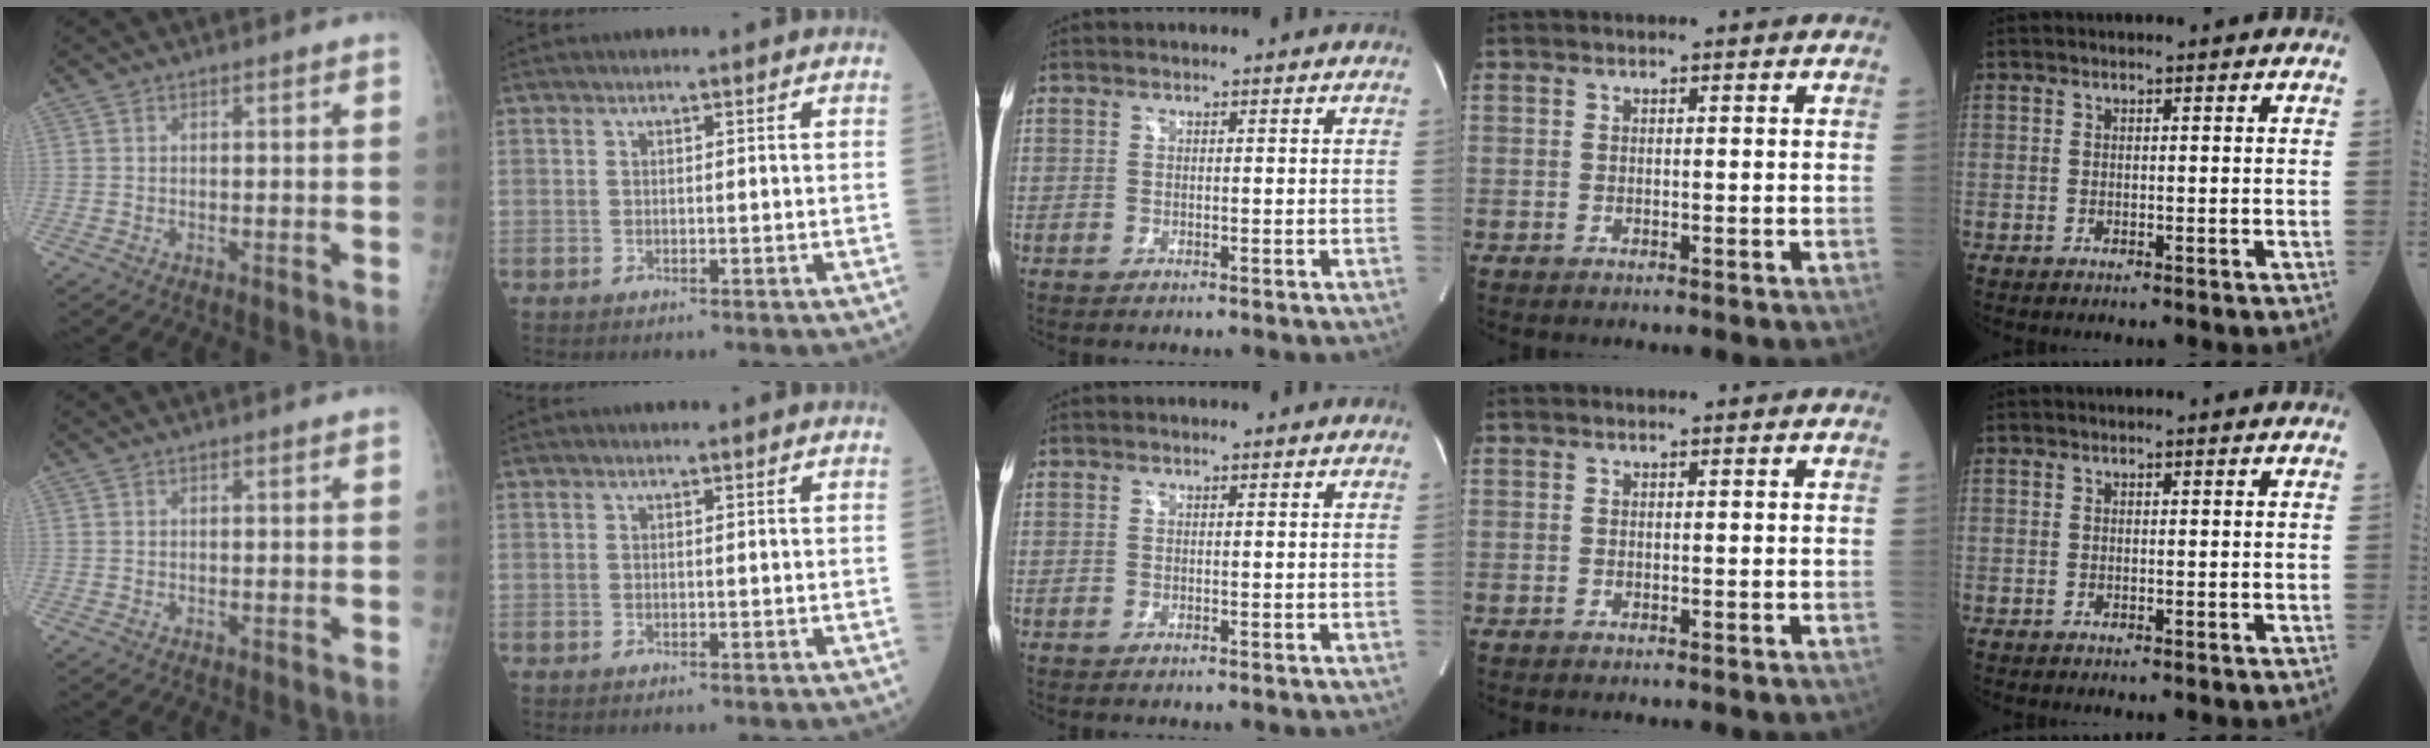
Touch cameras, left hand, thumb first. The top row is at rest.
{}